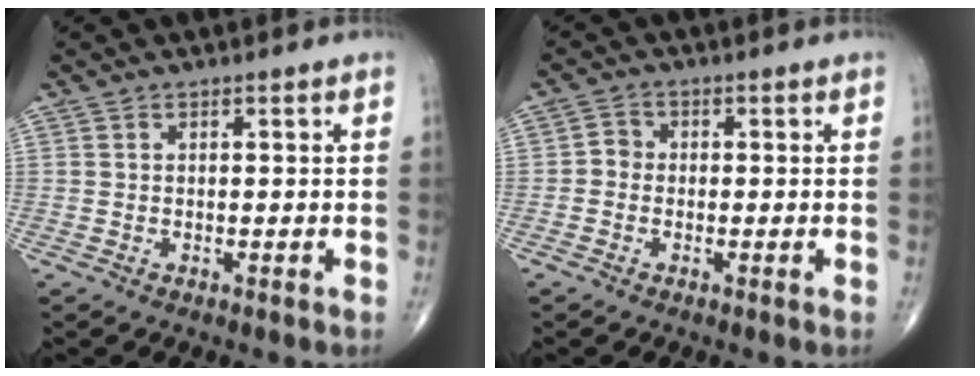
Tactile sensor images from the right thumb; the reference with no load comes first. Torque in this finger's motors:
{"motor_torque": [0.02, -0.04, -0.11, -0.37, 0.03]}